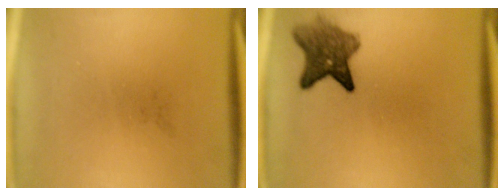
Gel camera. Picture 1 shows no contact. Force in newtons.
{"total": 6.3}